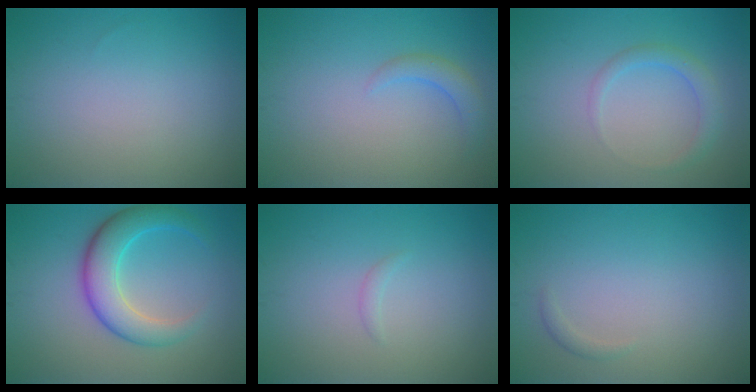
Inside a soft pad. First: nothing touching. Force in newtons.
{"total": 1.8, "press": 1.8, "slide": 0.3}
{"total": 1.9, "press": 1.9, "slide": 0.1}
{"total": 5.4, "press": 5.4, "slide": 0.1}
{"total": 0.5, "press": 0.5, "slide": 0.1}
{"total": 0.6, "press": 0.6, "slide": 0.0}